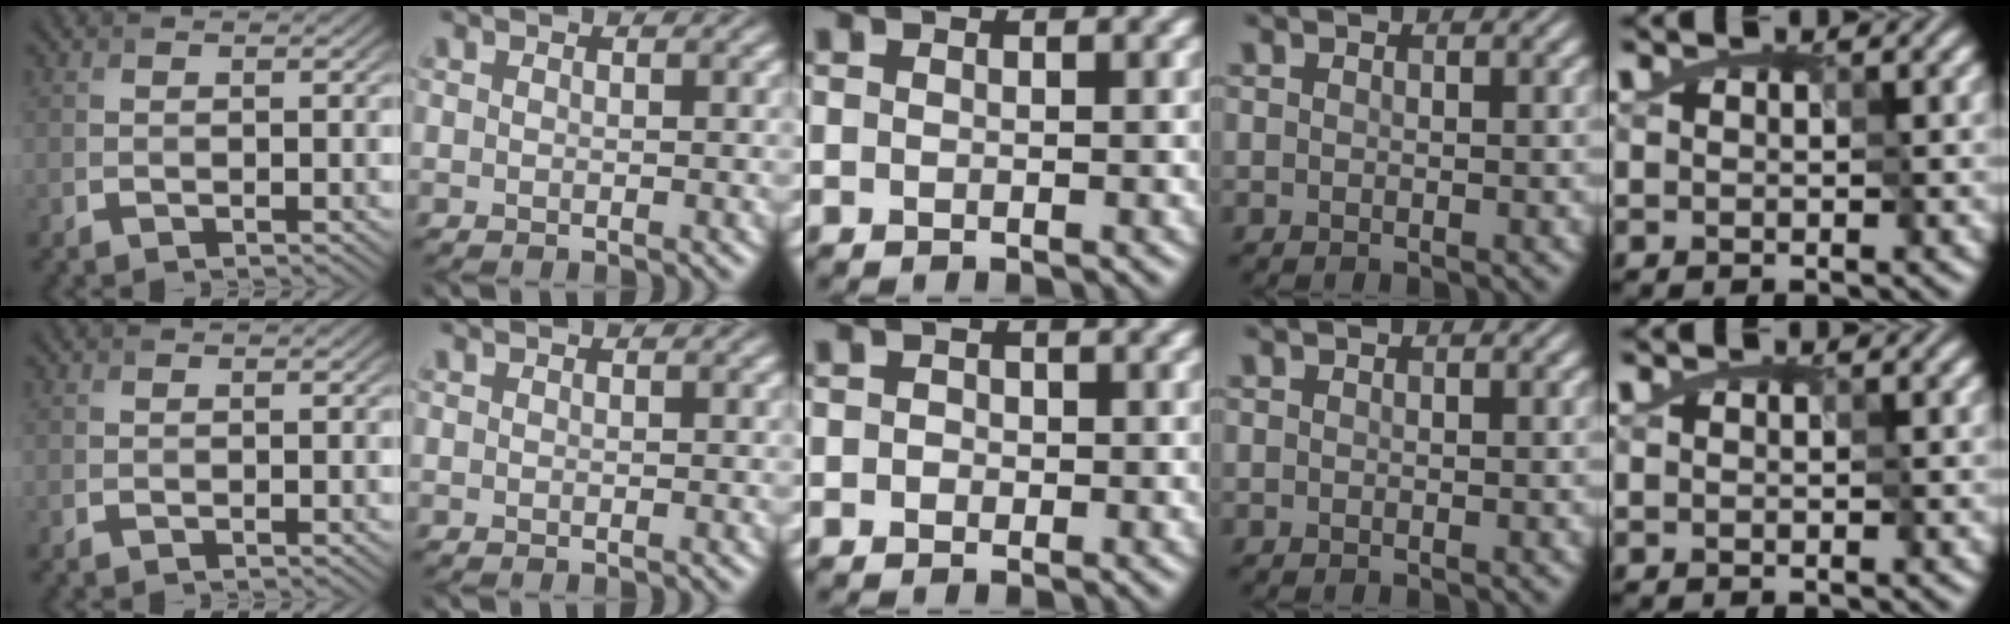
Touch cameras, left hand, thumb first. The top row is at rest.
{"middle": {"total": 0.6, "force": [-0.1, 0.6, 0.1], "torque": [0.004, -0.001, -0.003]}}